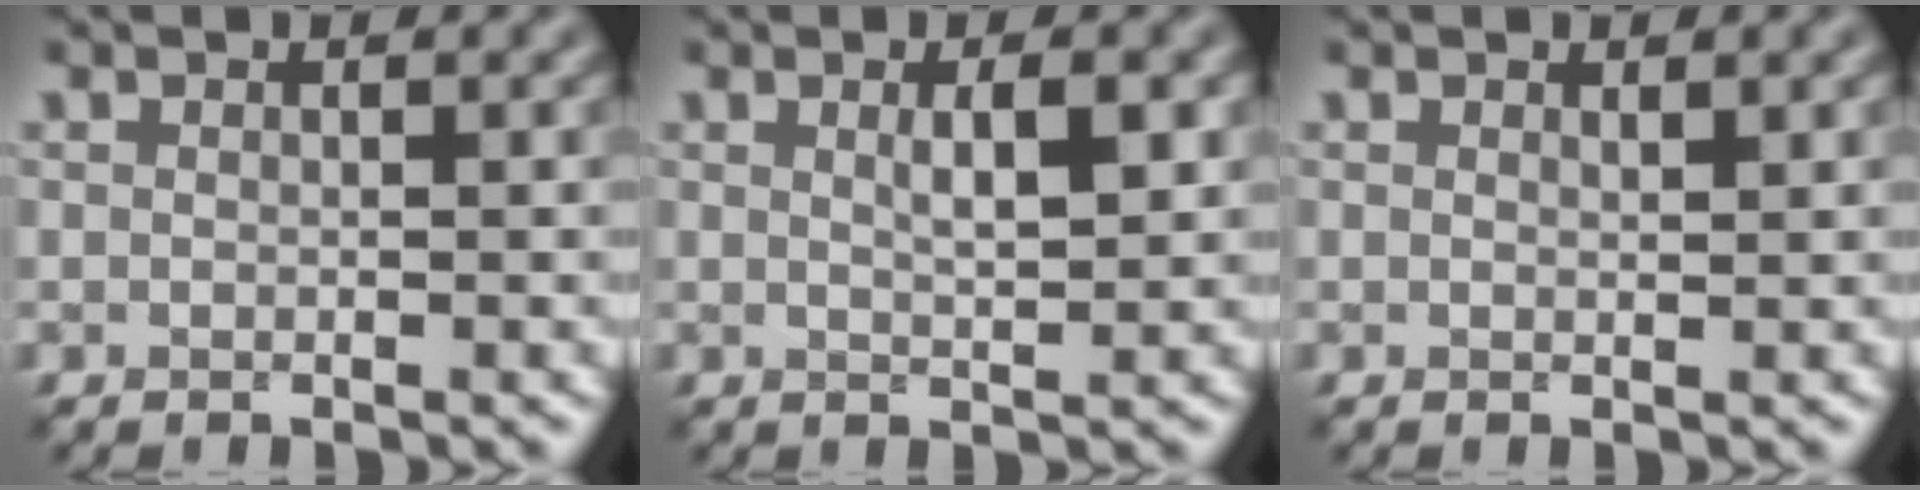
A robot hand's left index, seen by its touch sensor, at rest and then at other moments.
{"total": 2.5, "force": [0.8, 0.6, 2.3], "torque": [-0.030, 0.002, 0.013]}
{"total": 0.6, "force": [0.5, 0.1, 0.4], "torque": [-0.004, -0.002, 0.009]}